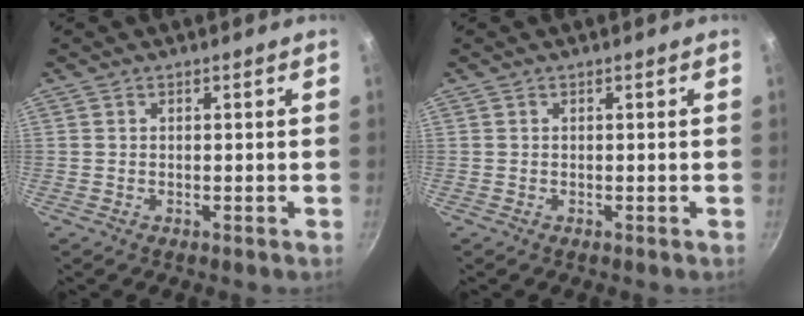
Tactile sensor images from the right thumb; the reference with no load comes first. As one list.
[{"total": 0.0}]